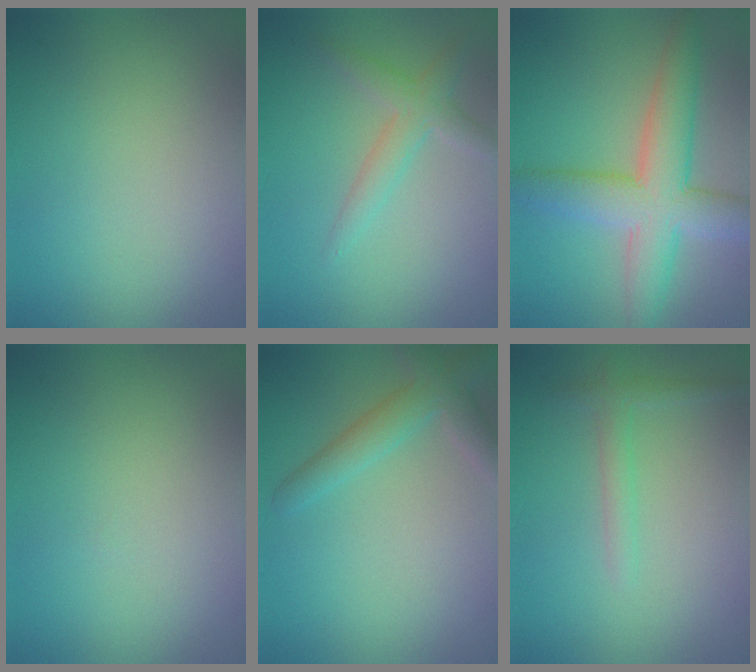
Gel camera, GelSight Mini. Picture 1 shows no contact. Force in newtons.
{"total": 2.5, "press": 2.5, "slide": 0.1}
{"total": 7.2, "press": 7.2, "slide": 0.3}
{"total": 0.0}
{"total": 3.2, "press": 3.2, "slide": 0.2}
{"total": 1.5, "press": 1.5, "slide": 0.2}